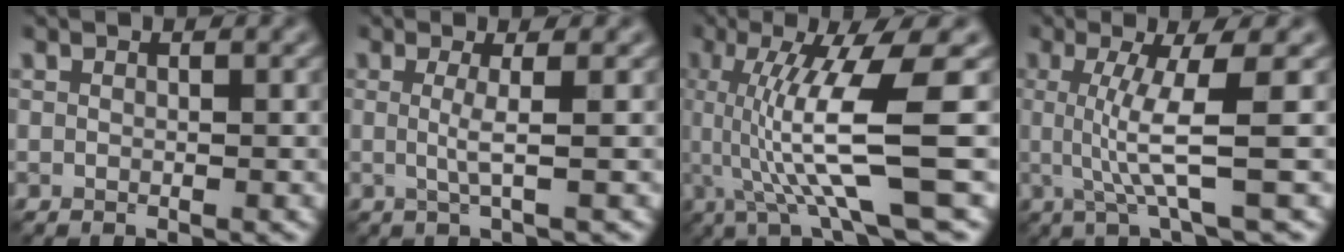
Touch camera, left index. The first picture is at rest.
{"total": 2.1, "force": [0.0, 0.4, 2.1], "torque": [-0.041, -0.003, -0.006]}
{"total": 9.0, "force": [-0.2, 1.4, 8.8], "torque": [-0.144, -0.009, 0.002]}
{"total": 5.3, "force": [0.2, 0.7, 5.2], "torque": [-0.102, -0.004, 0.005]}